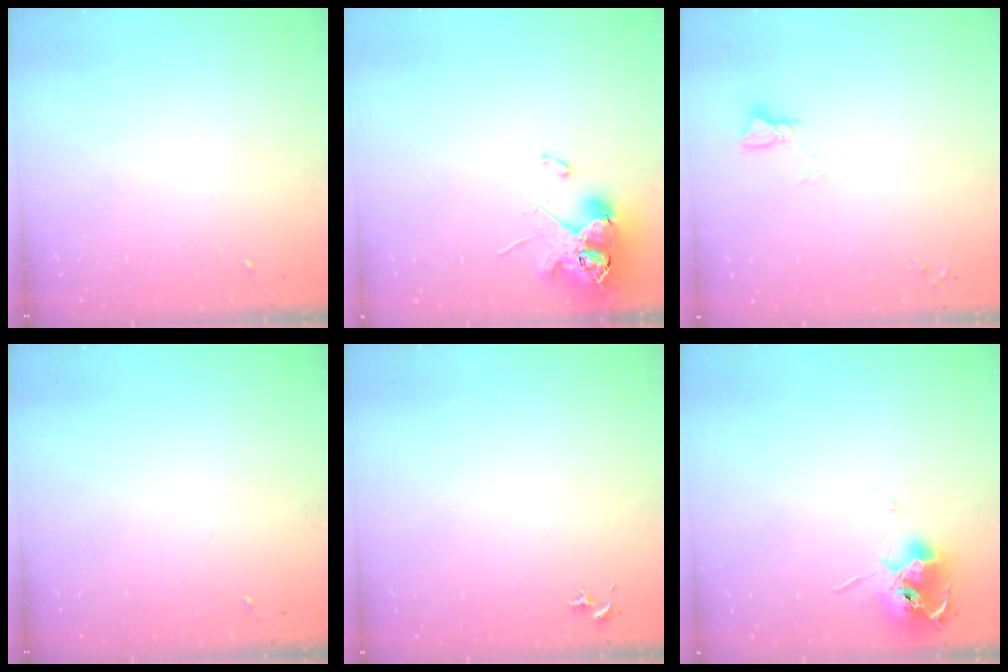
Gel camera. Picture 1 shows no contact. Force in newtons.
{"total": 11.7, "press": 11.5, "slide": 1.7}
{"total": 2.9, "press": 2.9, "slide": 0.3}
{"total": 0.0}
{"total": 0.7, "press": 0.5, "slide": 0.4}
{"total": 11.2, "press": 11.1, "slide": 1.1}